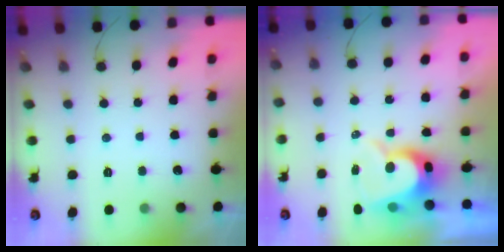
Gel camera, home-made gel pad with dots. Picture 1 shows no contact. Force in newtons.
{"total": 9.9, "press": 9.9, "slide": 0.8}